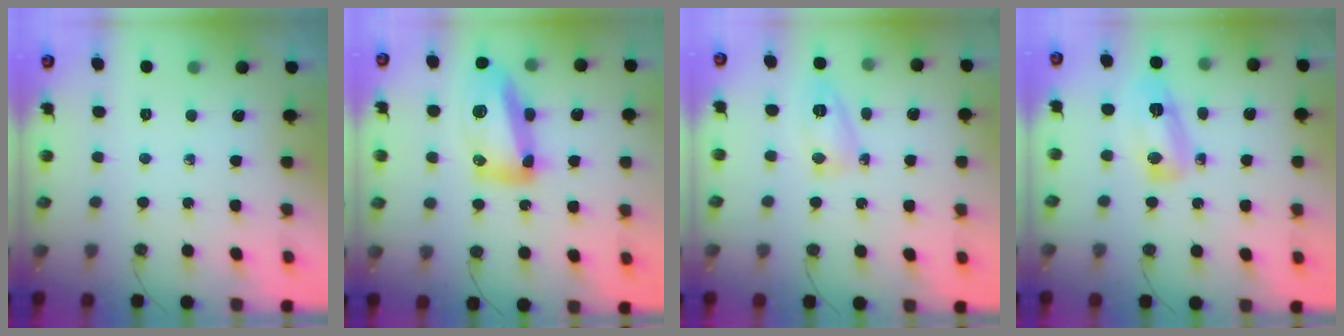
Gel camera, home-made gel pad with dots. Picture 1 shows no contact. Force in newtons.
{"total": 16.4, "press": 16.3, "slide": 1.5}
{"total": 6.2, "press": 6.2, "slide": 0.6}
{"total": 14.6, "press": 9.6, "slide": 11.0}